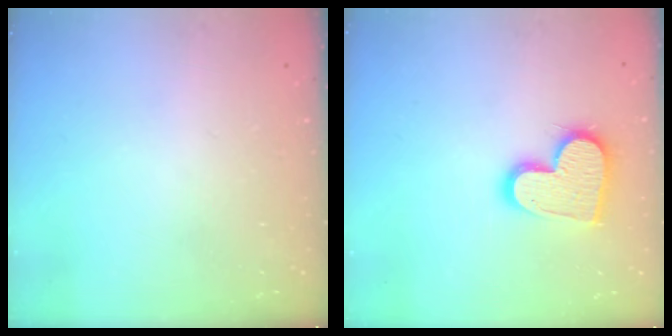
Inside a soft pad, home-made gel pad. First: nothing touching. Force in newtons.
{"total": 16.2, "press": 16.2, "slide": 1.3}